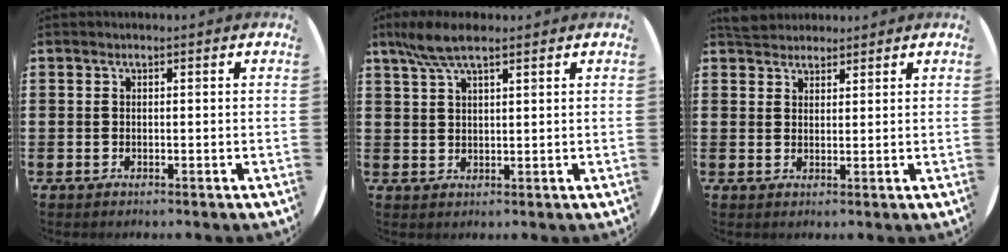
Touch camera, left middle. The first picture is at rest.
{"total": 5.4, "force": [3.9, 1.2, 3.4], "torque": [-0.076, 0.003, 0.070]}
{"total": 2.9, "force": [2.7, 0.9, 0.1], "torque": [-0.008, 0.002, 0.054]}